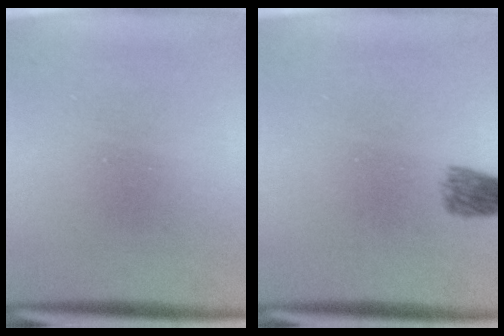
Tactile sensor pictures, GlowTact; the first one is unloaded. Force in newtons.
{"total": 2.6}